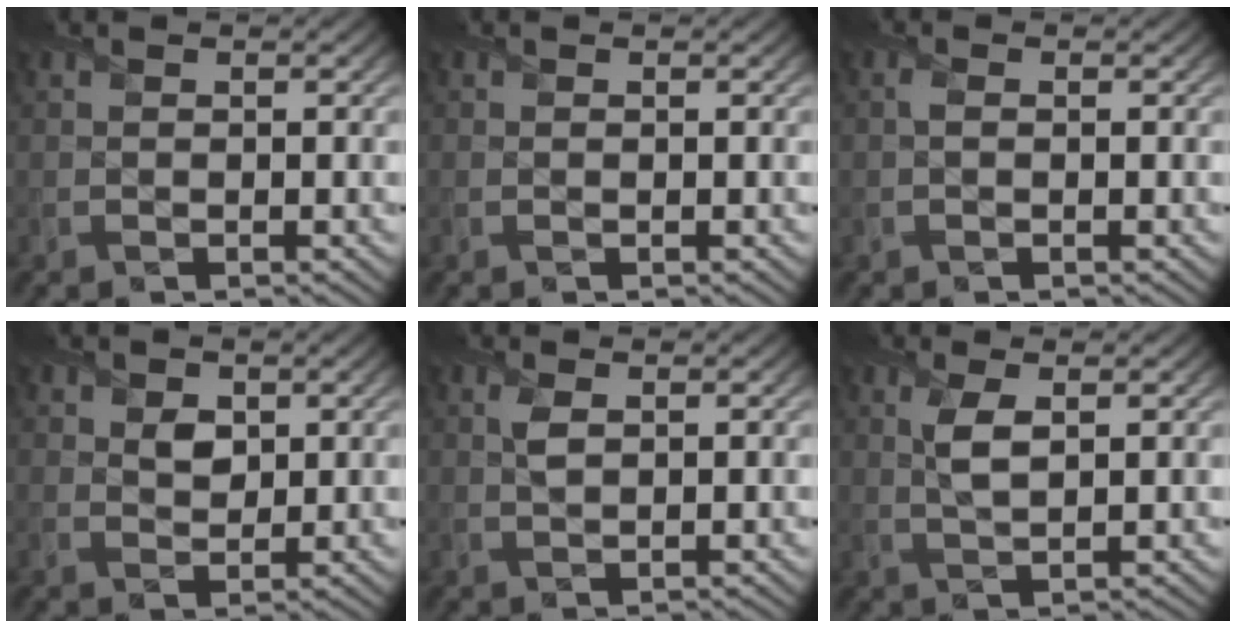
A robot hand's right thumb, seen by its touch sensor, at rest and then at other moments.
{"total": 0.0}
{"total": 0.8, "force": [0.0, 0.5, 0.7], "torque": [-0.019, 0.002, -0.003]}
{"total": 2.7, "force": [1.1, 2.1, 1.4], "torque": [-0.032, -0.009, 0.018]}
{"total": 1.7, "force": [0.7, 0.8, 1.4], "torque": [-0.035, 0.001, 0.012]}
{"total": 3.2, "force": [1.1, 1.2, 2.8], "torque": [-0.068, 0.001, 0.021]}